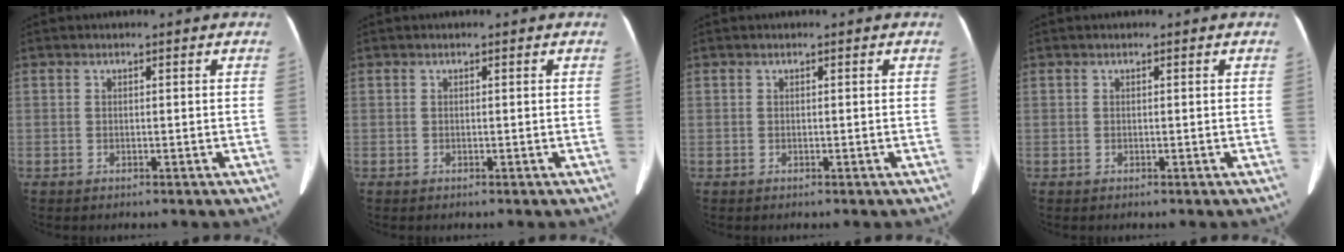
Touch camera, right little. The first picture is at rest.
{"total": 0.0}
{"total": 0.0}
{"total": 0.0}